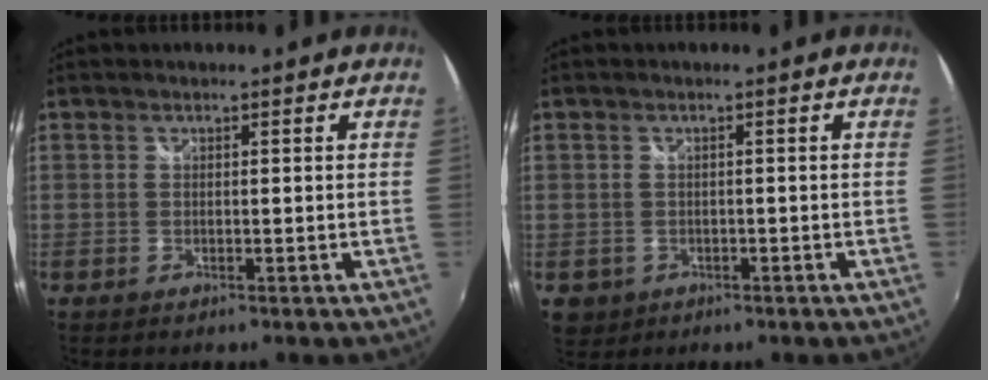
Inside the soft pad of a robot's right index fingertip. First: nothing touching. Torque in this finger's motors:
{"motor_torque": [-0.43, 0.24, -1.06, -0.21]}